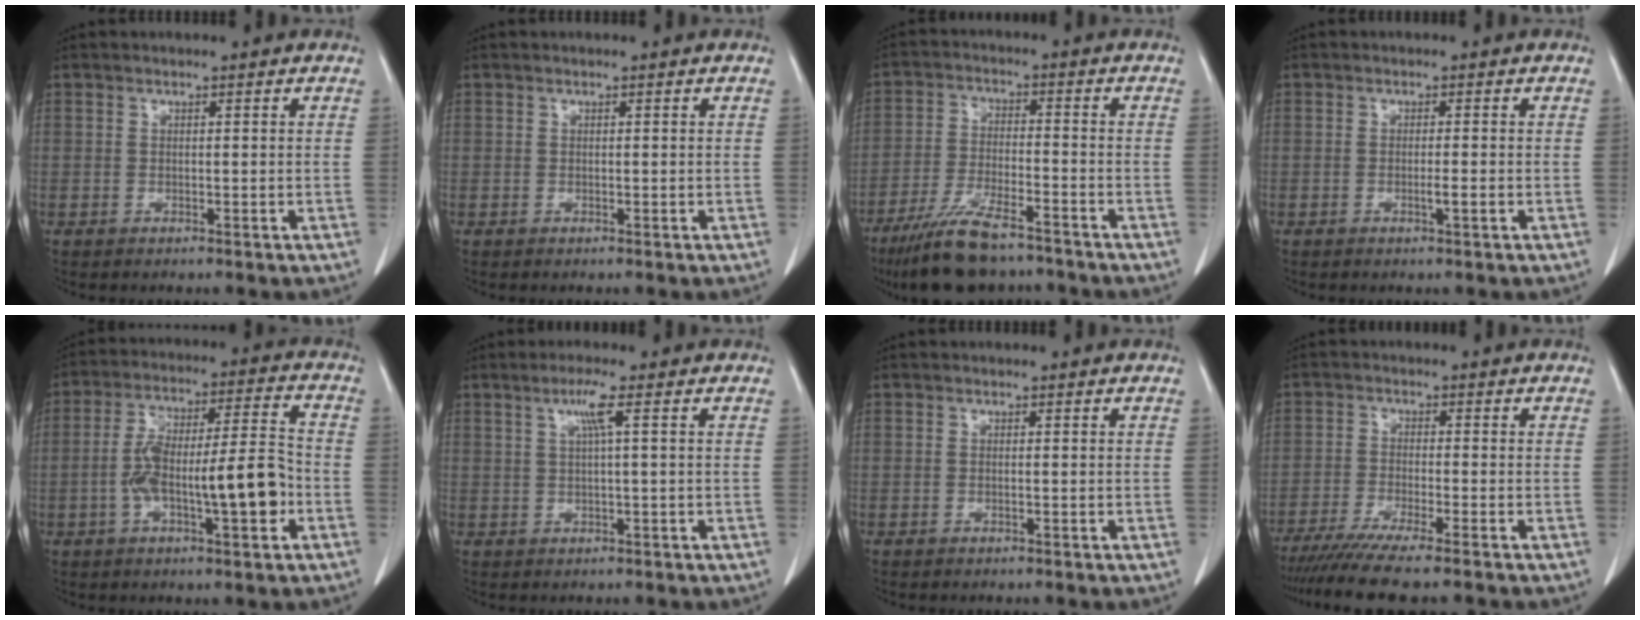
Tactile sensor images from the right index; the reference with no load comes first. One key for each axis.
{"total": 0.0}
{"total": 11.7, "fx": -9.3, "fy": 2.5, "fz": 6.7, "tx": -0.124, "ty": -0.029, "tz": -0.161}
{"total": 1.5, "fx": -0.5, "fy": -0.1, "fz": 1.4, "tx": -0.027, "ty": -0.003, "tz": -0.009}
{"total": 13.5, "fx": -3.6, "fy": 2.4, "fz": 12.8, "tx": -0.219, "ty": 0.020, "tz": -0.057}
{"total": 3.2, "fx": 1.1, "fy": -0.6, "fz": 2.9, "tx": -0.061, "ty": 0.004, "tz": 0.022}
{"total": 0.0}
{"total": 10.6, "fx": -8.9, "fy": -0.3, "fz": 5.7, "tx": -0.076, "ty": -0.027, "tz": -0.141}